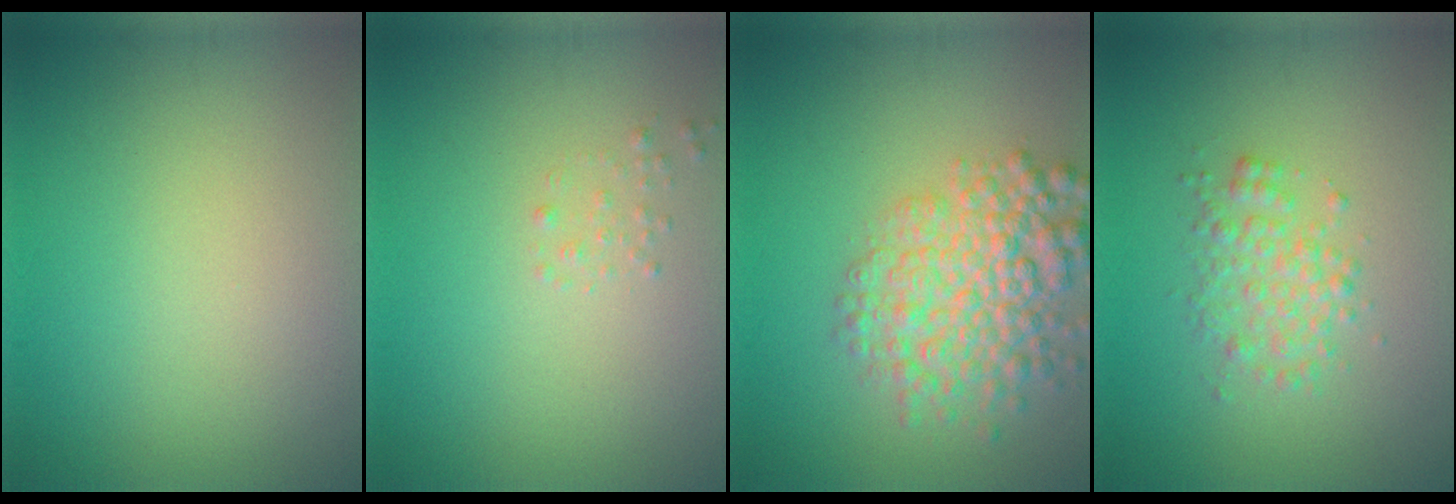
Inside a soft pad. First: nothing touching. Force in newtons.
{"total": 0.6, "press": 0.6, "slide": 0.1}
{"total": 6.1, "press": 6.1, "slide": 0.2}
{"total": 2.6, "press": 2.6, "slide": 0.0}